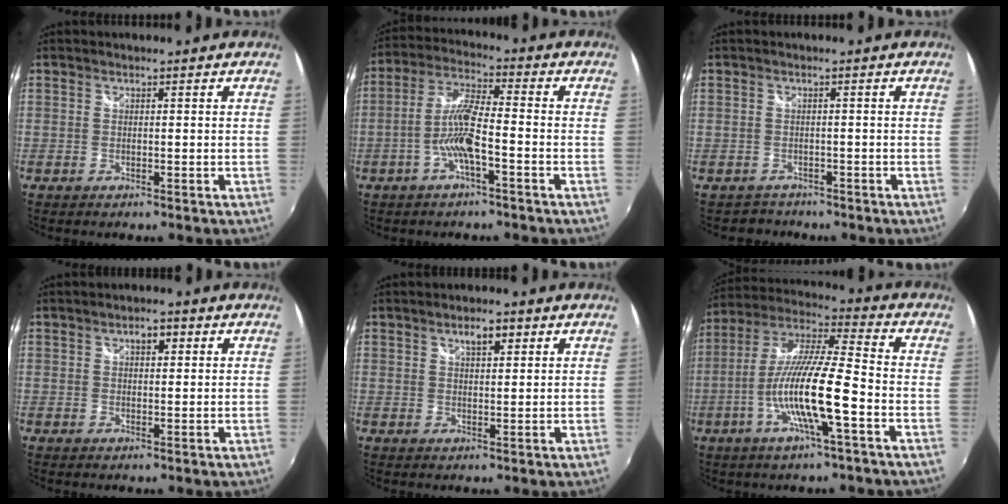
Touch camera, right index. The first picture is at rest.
{"total": 8.0, "force": [-3.0, 1.0, 7.4], "torque": [-0.159, 0.007, -0.056]}
{"total": 2.5, "force": [-1.8, 1.7, -0.5], "torque": [0.004, 0.008, -0.029]}
{"total": 2.6, "force": [1.0, 1.4, 1.9], "torque": [-0.027, 0.009, 0.014]}
{"total": 3.5, "force": [1.9, 1.5, 2.5], "torque": [-0.038, 0.008, 0.031]}
{"total": 15.0, "force": [-5.1, 1.3, 14.1], "torque": [-0.268, -0.007, -0.099]}